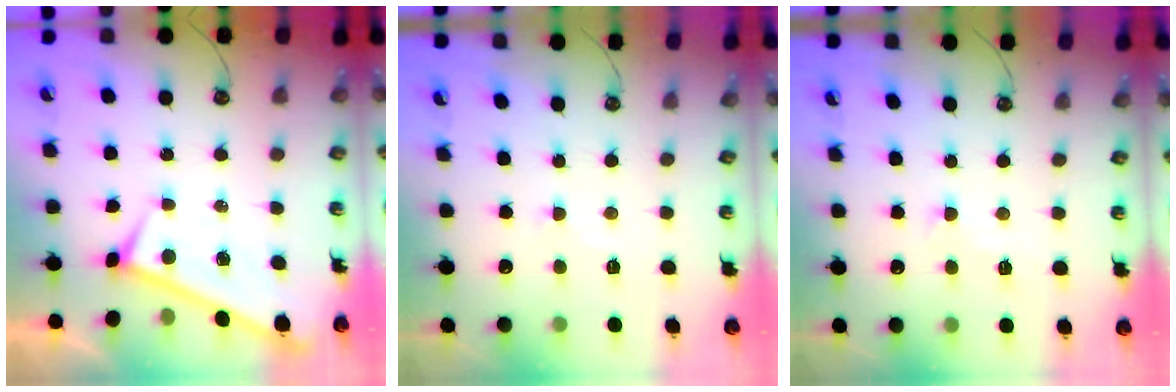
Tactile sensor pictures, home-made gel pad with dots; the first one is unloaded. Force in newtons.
{"total": 2.0, "press": 1.7, "slide": 1.0}
{"total": 2.4, "press": 2.4, "slide": 0.3}